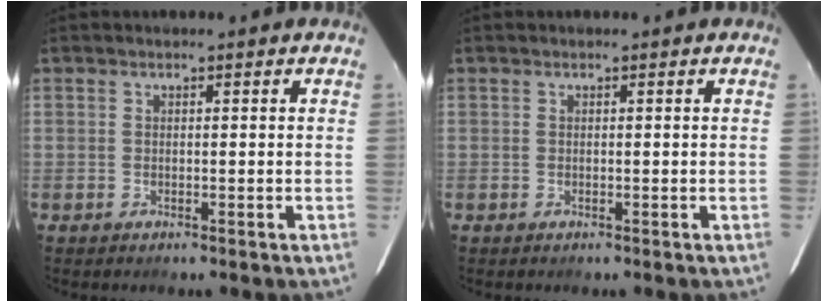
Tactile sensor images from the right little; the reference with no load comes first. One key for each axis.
{"total": 0.0}